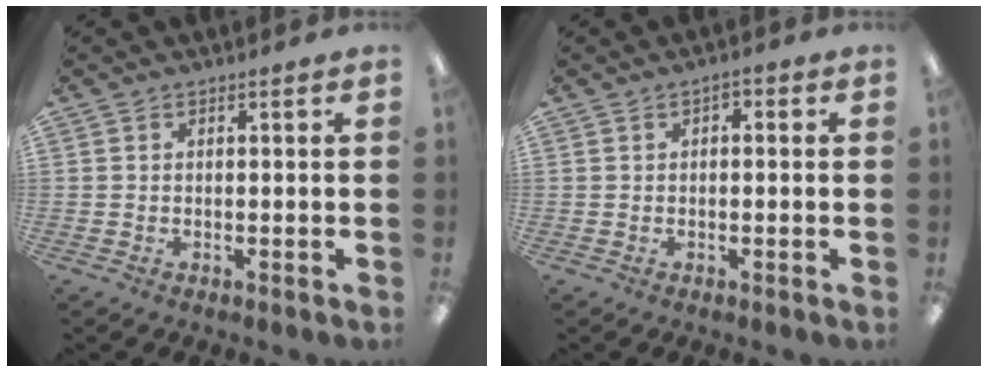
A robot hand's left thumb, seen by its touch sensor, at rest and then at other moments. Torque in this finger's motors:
{"motor_torque": [-0.02, -0.05, -0.03, 0.53, -0.04]}